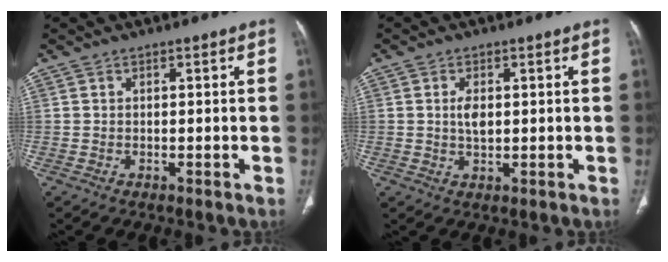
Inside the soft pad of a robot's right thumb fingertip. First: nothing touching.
{"total": 3.0, "force": [0.4, 1.7, 2.4], "torque": [-0.042, -0.002, 0.007]}